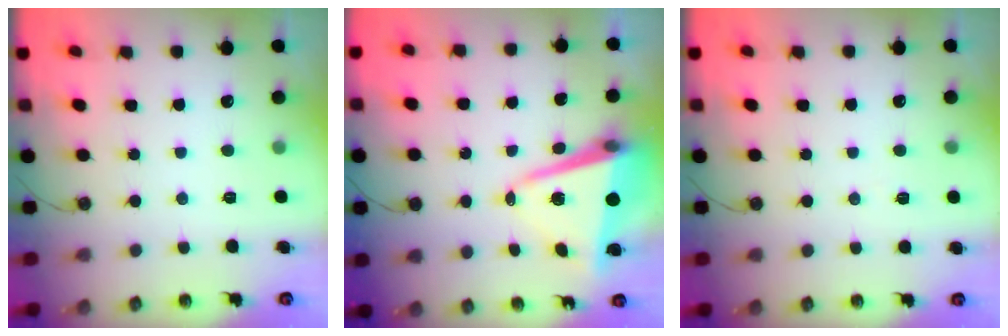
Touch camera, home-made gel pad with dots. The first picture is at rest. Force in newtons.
{"total": 10.6, "press": 10.4, "slide": 1.9}
{"total": 4.3, "press": 4.2, "slide": 0.5}